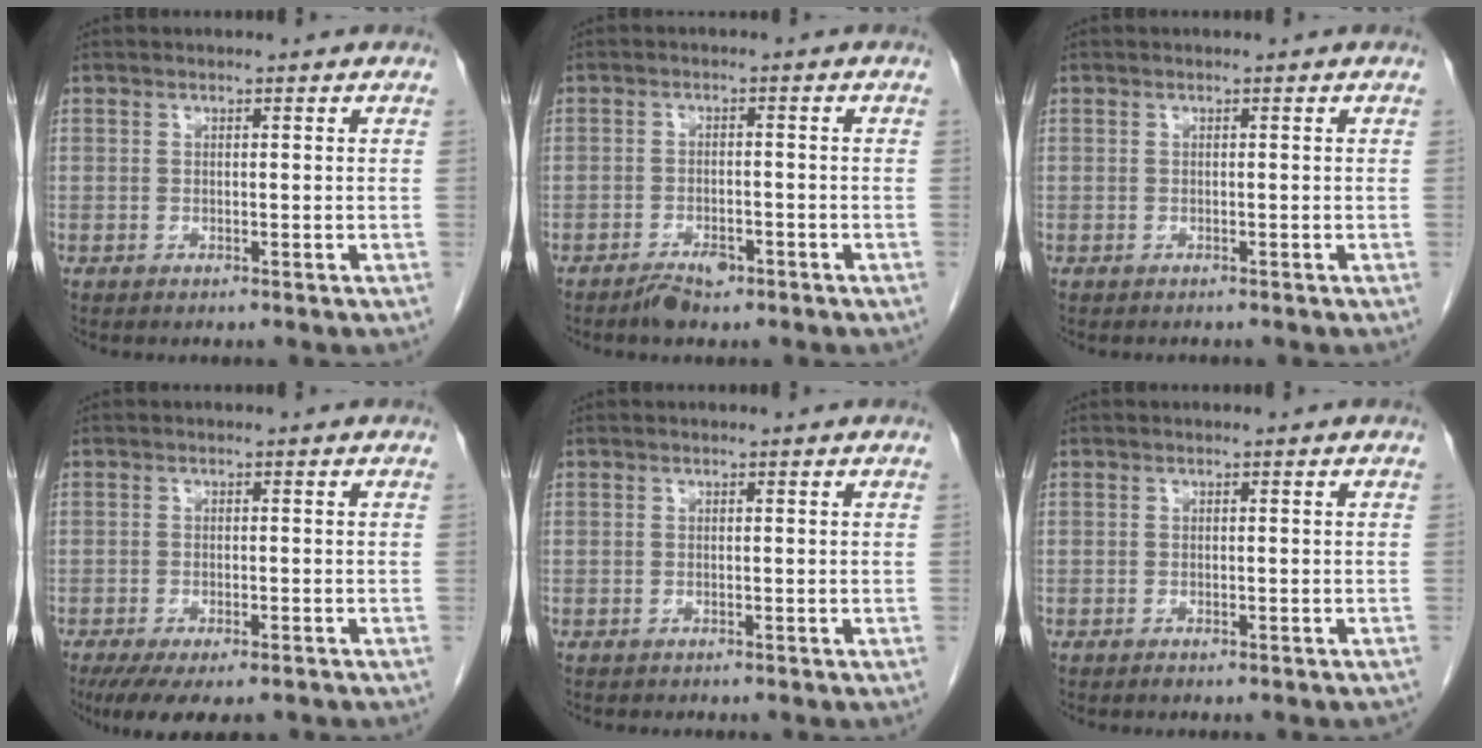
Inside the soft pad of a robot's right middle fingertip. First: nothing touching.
{"total": 3.4, "force": [-2.4, 1.5, 1.9], "torque": [-0.033, 0.001, -0.034]}
{"total": 0.8, "force": [-0.7, 0.4, 0.0], "torque": [-0.007, 0.001, -0.012]}
{"total": 9.6, "force": [-7.1, 3.0, 5.6], "torque": [-0.081, -0.012, -0.105]}
{"total": 0.5, "force": [-0.5, 0.3, 0.1], "torque": [-0.009, 0.000, -0.008]}
{"total": 1.3, "force": [-1.0, 0.4, 0.6], "torque": [-0.009, -0.001, -0.012]}